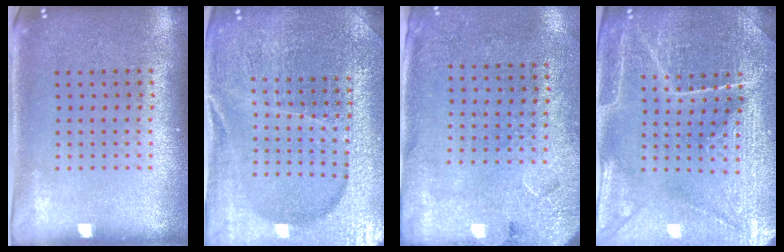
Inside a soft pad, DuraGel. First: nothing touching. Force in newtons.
{"total": 5.0, "press": 4.6, "slide": 1.9}
{"total": 2.7, "press": 2.2, "slide": 1.6}
{"total": 4.4, "press": 4.3, "slide": 1.1}